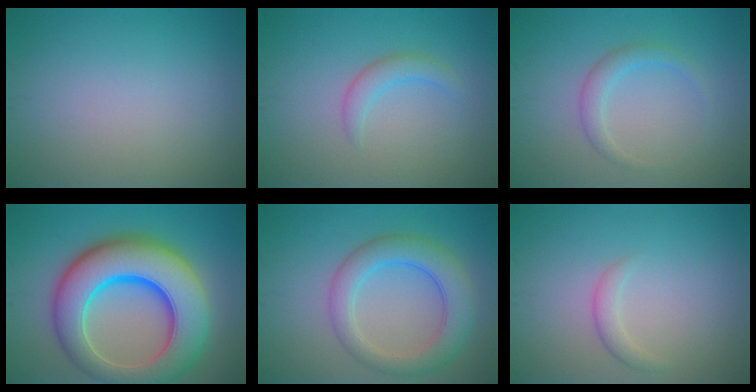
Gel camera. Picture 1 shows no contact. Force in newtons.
{"total": 1.9, "press": 1.8, "slide": 0.3}
{"total": 2.0, "press": 2.0, "slide": 0.0}
{"total": 12.6, "press": 12.6, "slide": 0.4}
{"total": 5.3, "press": 5.3, "slide": 0.2}
{"total": 1.3, "press": 1.3, "slide": 0.1}